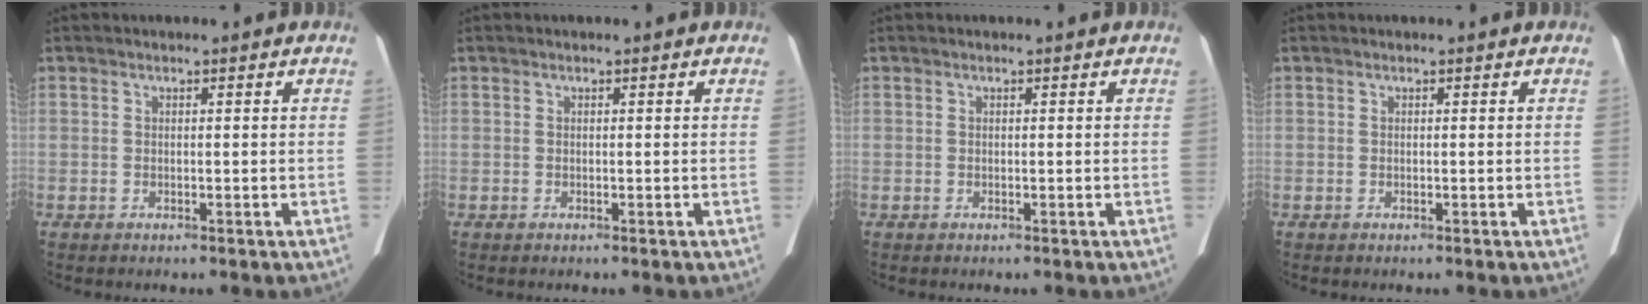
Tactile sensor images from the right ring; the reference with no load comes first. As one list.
[{"total": 0.0}, {"total": 0.0}, {"total": 0.0}]